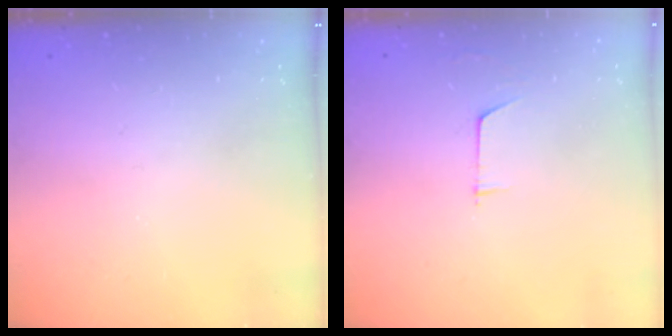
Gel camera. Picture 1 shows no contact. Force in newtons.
{"total": 3.7, "press": 3.6, "slide": 0.4}